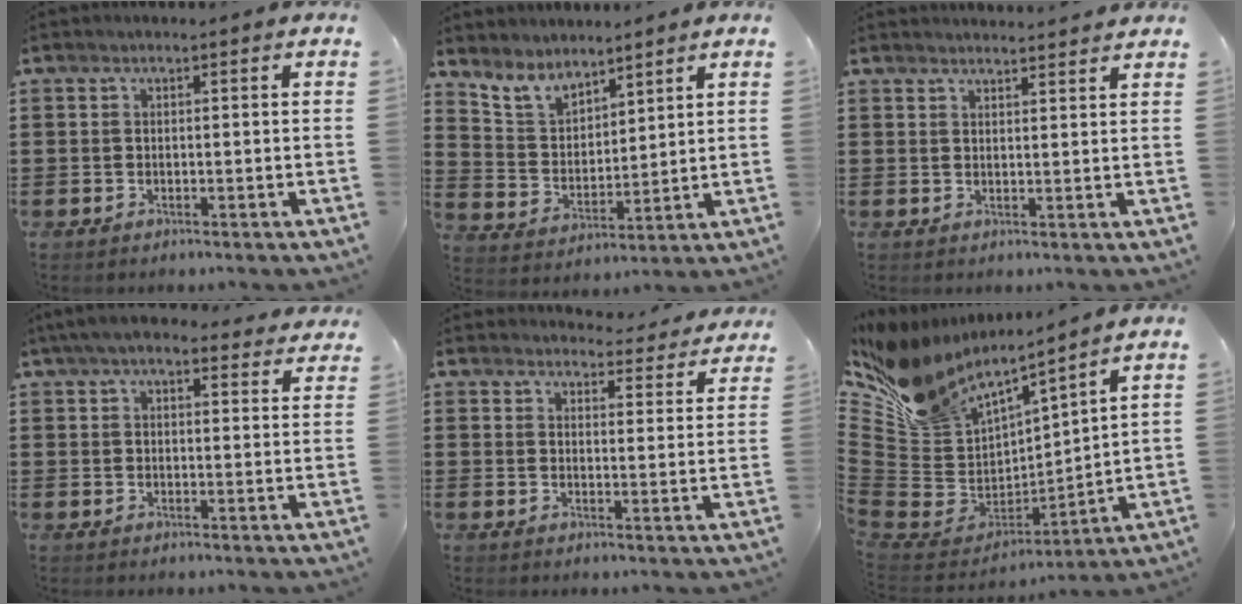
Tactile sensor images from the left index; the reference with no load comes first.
{"total": 6.5, "force": [5.7, 2.6, 1.5], "torque": [-0.057, -0.021, 0.107]}
{"total": 2.2, "force": [2.1, -0.2, 0.0], "torque": [-0.006, -0.006, 0.042]}
{"total": 5.6, "force": [4.7, 1.1, 2.8], "torque": [-0.067, -0.006, 0.088]}
{"total": 4.0, "force": [3.9, 0.4, 0.4], "torque": [-0.016, -0.027, 0.068]}
{"total": 9.2, "force": [7.7, 4.4, 2.5], "torque": [-0.095, -0.067, 0.144]}